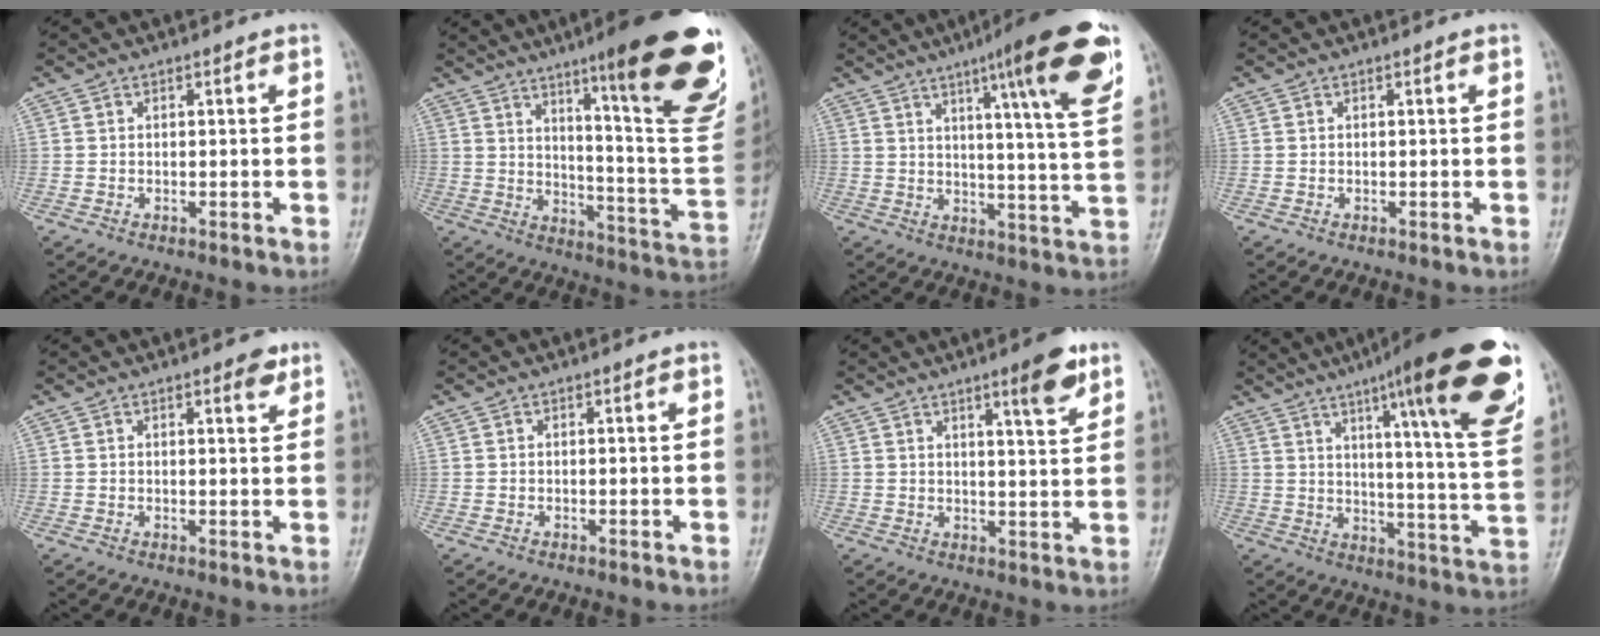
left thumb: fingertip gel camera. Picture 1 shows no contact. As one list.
[{"total": 27.3, "force": [14.6, 4.5, 22.6], "torque": [-0.255, -0.062, 0.215]}, {"total": 18.0, "force": [9.7, 2.0, 15.1], "torque": [-0.191, -0.041, 0.130]}, {"total": 0.0}, {"total": 2.5, "force": [1.6, 0.9, 1.7], "torque": [-0.016, -0.007, 0.019]}, {"total": 0.0}, {"total": 6.8, "force": [4.2, 1.1, 5.3], "torque": [-0.069, -0.026, 0.060]}, {"total": 25.6, "force": [14.4, 3.6, 20.8], "torque": [-0.275, -0.050, 0.200]}]